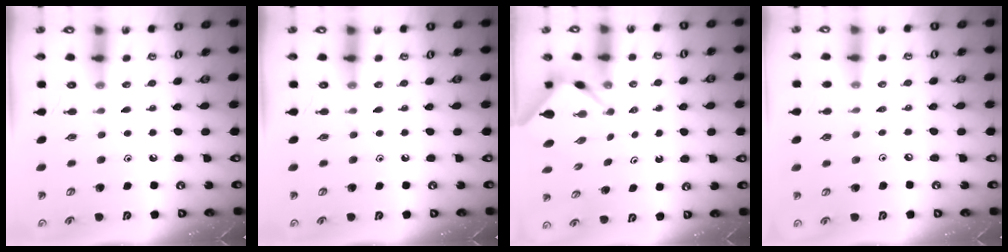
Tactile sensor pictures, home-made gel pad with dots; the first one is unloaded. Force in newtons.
{"total": 0.0}
{"total": 2.5, "press": 2.4, "slide": 0.3}
{"total": 2.1, "press": 2.0, "slide": 0.5}